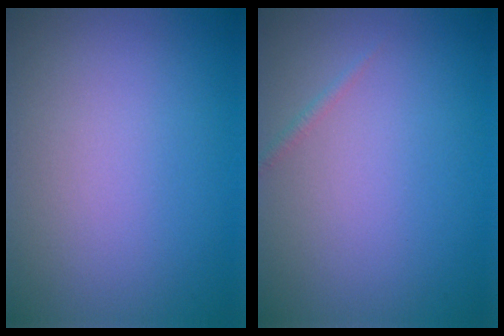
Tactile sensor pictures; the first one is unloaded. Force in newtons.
{"total": 0.6, "press": 0.6, "slide": 0.0}